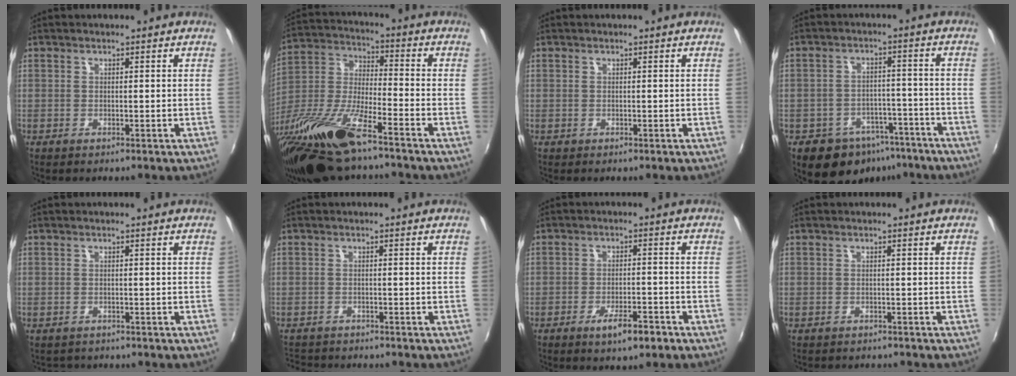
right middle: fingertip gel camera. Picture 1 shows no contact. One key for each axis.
{"total": 20.2, "fx": -14.1, "fy": 4.2, "fz": 13.8, "tx": -0.283, "ty": -0.027, "tz": -0.272}
{"total": 0.0}
{"total": 12.0, "fx": -8.0, "fy": 7.8, "fz": 4.4, "tx": -0.097, "ty": 0.020, "tz": -0.092}
{"total": 1.6, "fx": -1.4, "fy": 0.9, "fz": 0.1, "tx": -0.006, "ty": -0.004, "tz": -0.020}
{"total": 5.3, "fx": -5.0, "fy": 1.5, "fz": 1.2, "tx": -0.038, "ty": -0.012, "tz": -0.082}
{"total": 5.6, "fx": -3.5, "fy": 1.5, "fz": 4.1, "tx": -0.082, "ty": -0.008, "tz": -0.053}
{"total": 2.2, "fx": -2.0, "fy": 0.7, "fz": 0.4, "tx": -0.014, "ty": -0.012, "tz": -0.027}